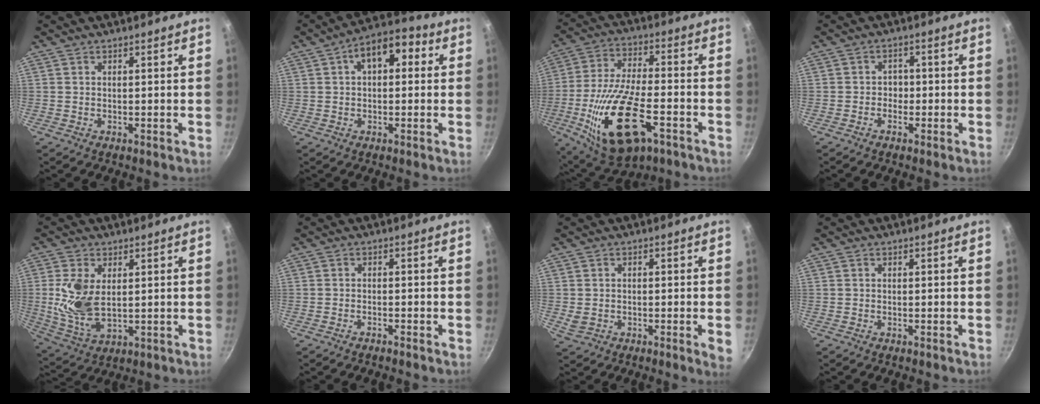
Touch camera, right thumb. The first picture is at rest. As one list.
[{"total": 9.9, "force": [2.5, 5.8, 7.6], "torque": [-0.086, 0.027, 0.025]}, {"total": 21.2, "force": [-7.8, 9.1, 17.5], "torque": [-0.332, 0.013, -0.133]}, {"total": 2.5, "force": [-0.8, 2.0, 1.1], "torque": [0.001, 0.007, -0.015]}, {"total": 10.4, "force": [1.5, 5.9, 8.5], "torque": [-0.172, -0.015, 0.039]}, {"total": 0.9, "force": [-0.8, -0.2, 0.4], "torque": [-0.017, 0.007, -0.012]}, {"total": 4.5, "force": [-0.9, 1.6, 4.1], "torque": [-0.067, -0.004, -0.010]}, {"total": 0.0}]